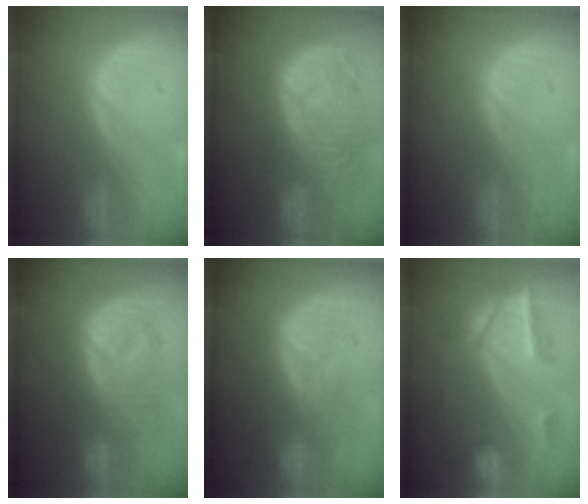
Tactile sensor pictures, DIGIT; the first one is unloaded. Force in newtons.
{"total": 11.3, "press": 9.9, "slide": 5.6}
{"total": 0.0}
{"total": 9.6, "press": 9.6, "slide": 0.5}
{"total": 10.2, "press": 8.6, "slide": 5.4}
{"total": 7.2, "press": 6.4, "slide": 3.4}